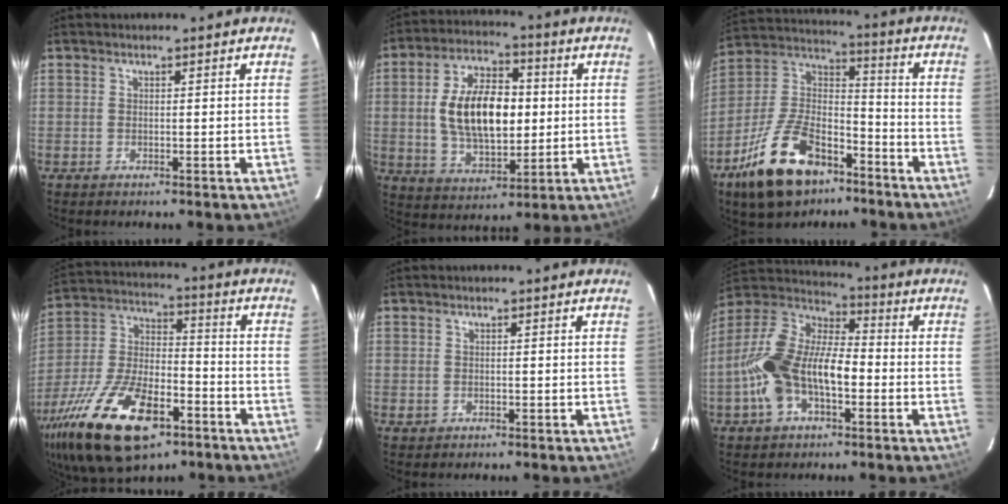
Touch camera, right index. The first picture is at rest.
{"total": 15.6, "force": [0.7, 8.5, 13.1], "torque": [-0.240, 0.015, 0.021]}
{"total": 19.9, "force": [-11.8, 10.4, 12.2], "torque": [-0.251, 0.010, -0.202]}
{"total": 24.9, "force": [-13.6, 11.0, 17.7], "torque": [-0.363, -0.028, -0.234]}
{"total": 0.9, "force": [-0.2, 0.9, 0.0], "torque": [0.002, -0.001, -0.001]}
{"total": 17.0, "force": [-4.5, 9.2, 13.5], "torque": [-0.275, 0.009, -0.087]}